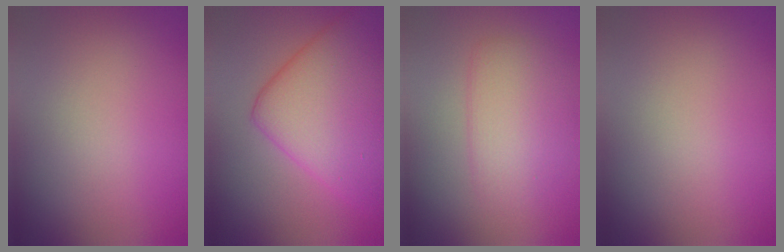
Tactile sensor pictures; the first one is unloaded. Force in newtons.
{"total": 9.9, "press": 9.9, "slide": 0.3}
{"total": 2.3, "press": 2.3, "slide": 0.1}
{"total": 0.0}